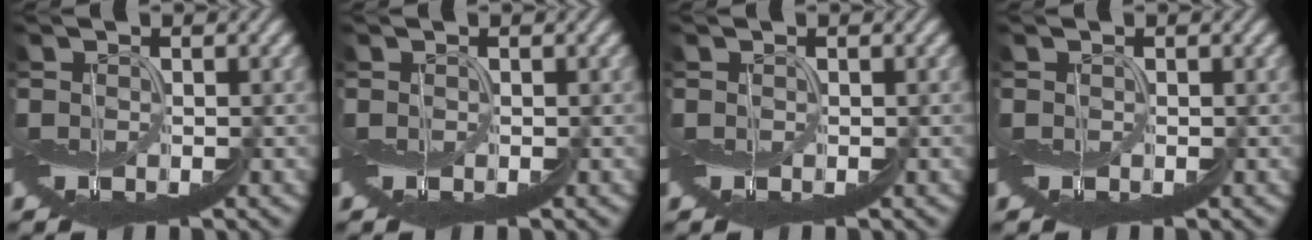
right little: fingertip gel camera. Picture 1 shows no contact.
{"total": 0.0}
{"total": 0.0}
{"total": 0.0}